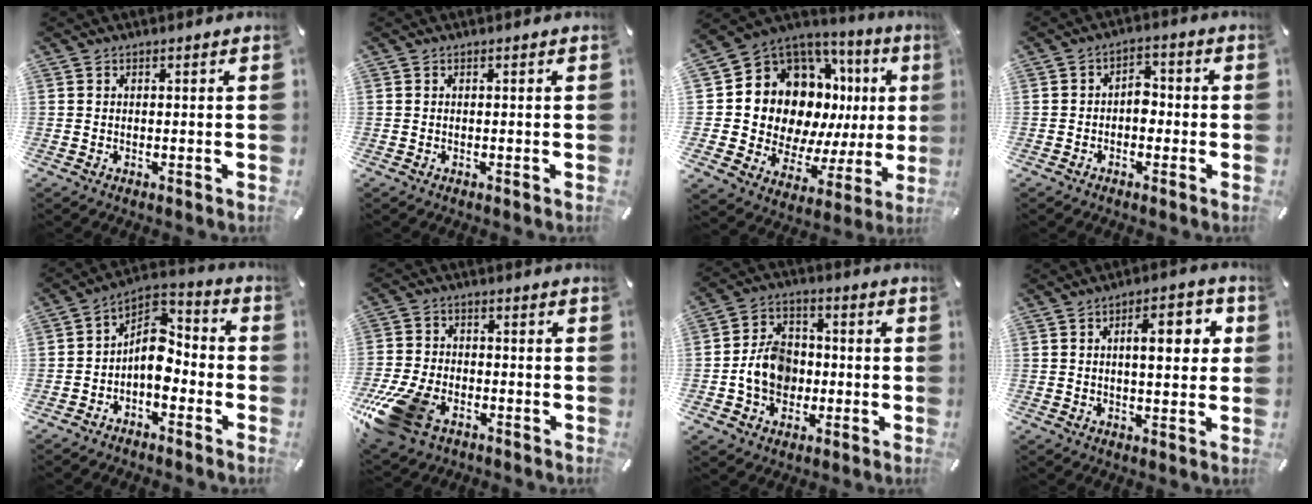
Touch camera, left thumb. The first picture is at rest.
{"total": 0.0}
{"total": 15.9, "force": [5.5, 12.0, 9.0], "torque": [-0.151, -0.074, 0.114]}
{"total": 4.3, "force": [-1.1, 3.1, 2.8], "torque": [-0.036, 0.009, -0.026]}
{"total": 9.5, "force": [-2.8, 6.6, 6.2], "torque": [-0.109, 0.010, -0.055]}
{"total": 15.2, "force": [-7.6, 9.6, 9.0], "torque": [-0.186, 0.037, -0.129]}
{"total": 9.9, "force": [-1.8, 8.4, 4.9], "torque": [-0.096, 0.022, -0.032]}
{"total": 9.3, "force": [2.2, 4.2, 7.9], "torque": [-0.109, -0.004, 0.026]}